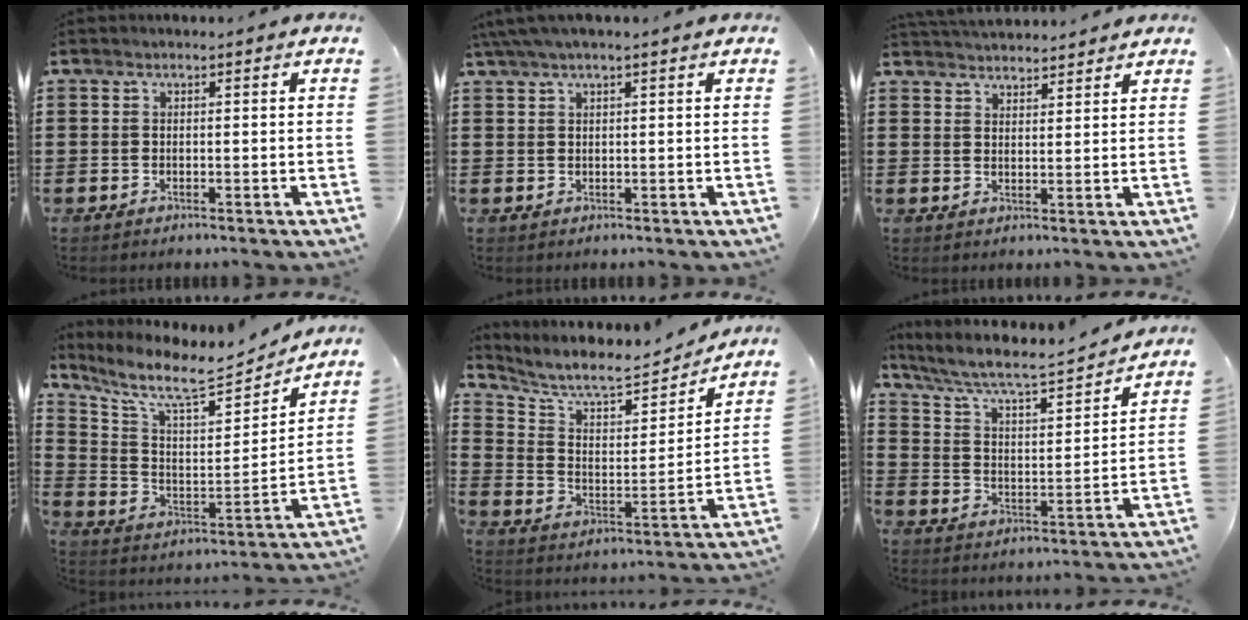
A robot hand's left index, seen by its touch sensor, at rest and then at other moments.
{"total": 2.5, "force": [1.6, 0.1, 1.9], "torque": [-0.039, 0.001, 0.030]}
{"total": 3.2, "force": [3.2, 0.3, -0.1], "torque": [-0.008, -0.009, 0.061]}
{"total": 9.2, "force": [7.8, 1.9, 4.4], "torque": [-0.115, -0.052, 0.130]}
{"total": 8.6, "force": [7.9, 1.2, 3.4], "torque": [-0.102, -0.051, 0.134]}
{"total": 5.6, "force": [4.8, 0.5, 2.8], "torque": [-0.076, -0.037, 0.071]}